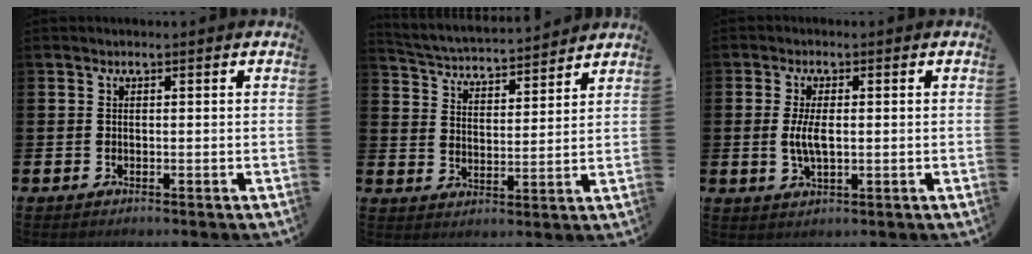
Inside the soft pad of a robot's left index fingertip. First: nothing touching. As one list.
[{"total": 4.2, "force": [4.2, 0.5, 0.3], "torque": [-0.030, -0.038, 0.069]}, {"total": 4.1, "force": [0.2, 1.6, 3.7], "torque": [-0.071, 0.006, 0.001]}]